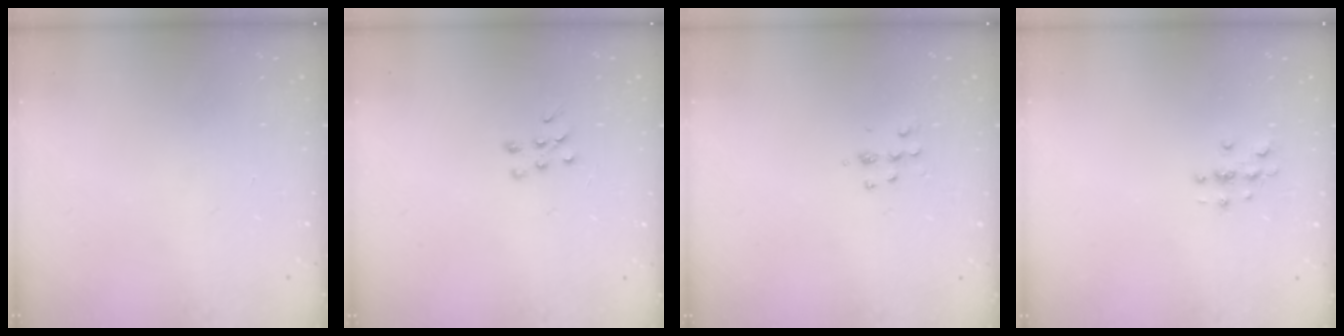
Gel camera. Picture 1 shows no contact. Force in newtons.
{"total": 5.6, "press": 5.6, "slide": 0.8}
{"total": 5.5, "press": 5.5, "slide": 0.4}
{"total": 3.0, "press": 3.0, "slide": 0.3}